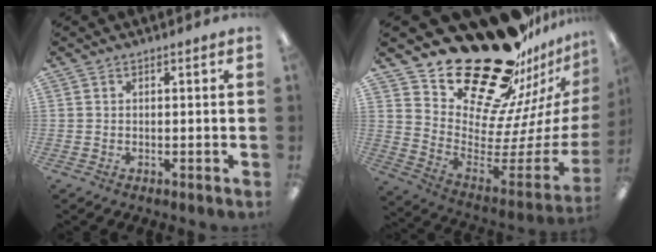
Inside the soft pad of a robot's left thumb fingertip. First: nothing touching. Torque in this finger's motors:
{"motor_torque": [2.51, 2.50, 1.40, -1.37, 0.07]}